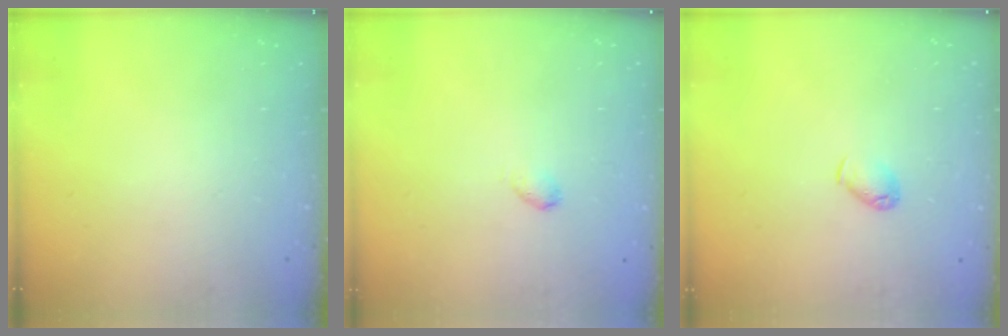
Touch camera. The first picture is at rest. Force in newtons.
{"total": 2.9, "press": 2.9, "slide": 0.4}
{"total": 4.1, "press": 4.0, "slide": 0.9}